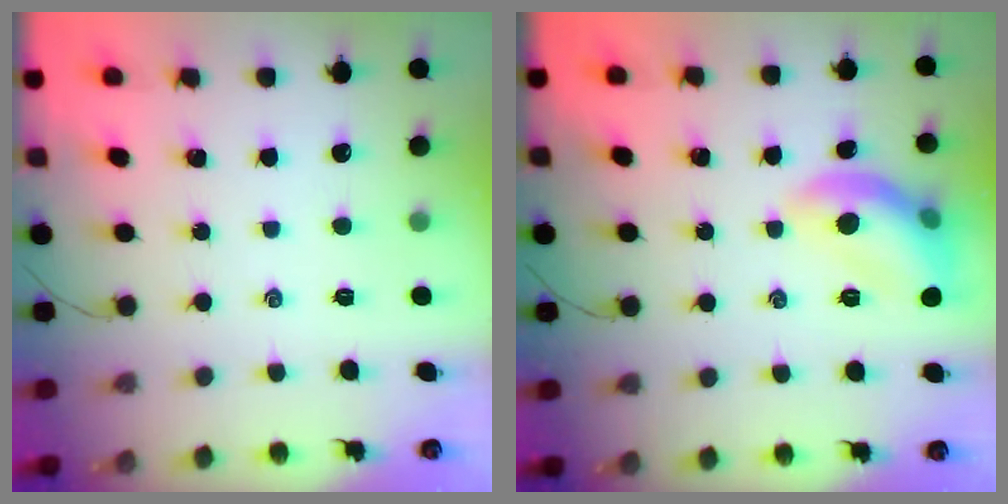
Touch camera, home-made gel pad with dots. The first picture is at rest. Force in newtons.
{"total": 12.1, "press": 12.1, "slide": 1.0}